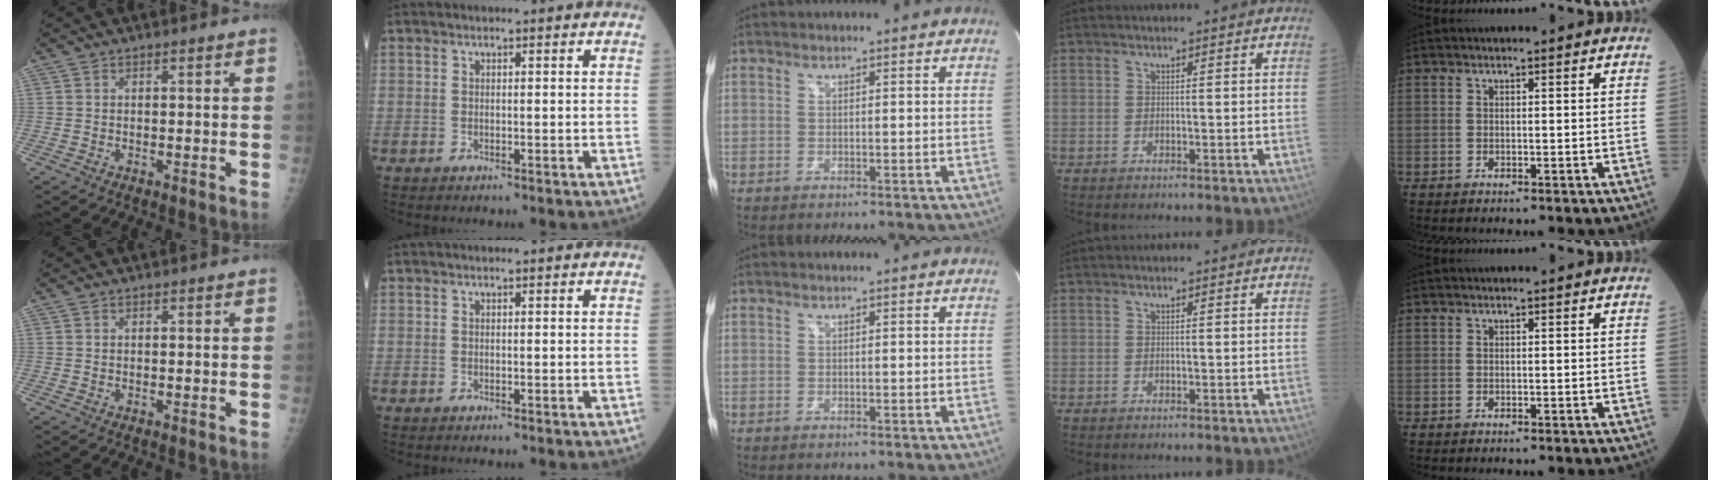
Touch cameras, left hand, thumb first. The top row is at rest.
{}